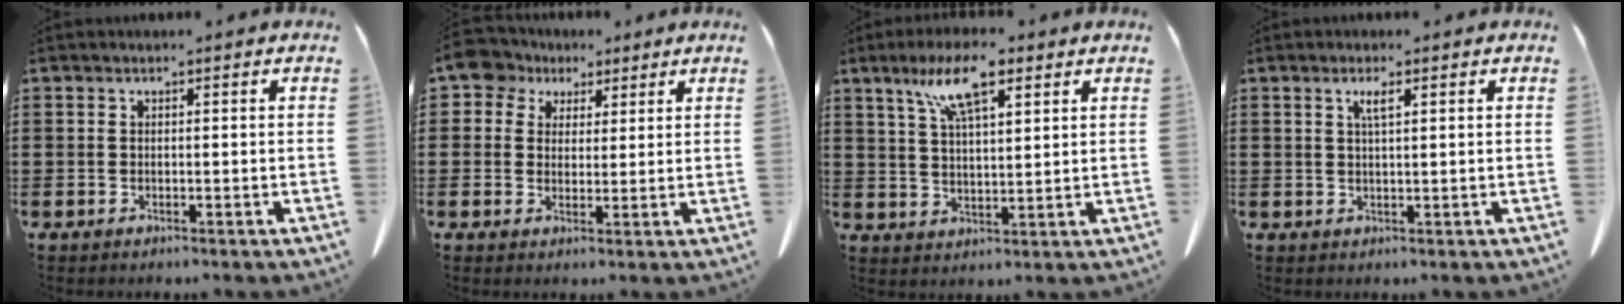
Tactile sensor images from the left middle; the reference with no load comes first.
{"total": 6.0, "force": [3.8, 4.4, 1.4], "torque": [-0.049, 0.000, 0.070]}
{"total": 9.0, "force": [5.6, 2.1, 6.7], "torque": [-0.143, 0.002, 0.097]}
{"total": 2.2, "force": [1.0, 0.3, 1.9], "torque": [-0.040, 0.000, 0.017]}